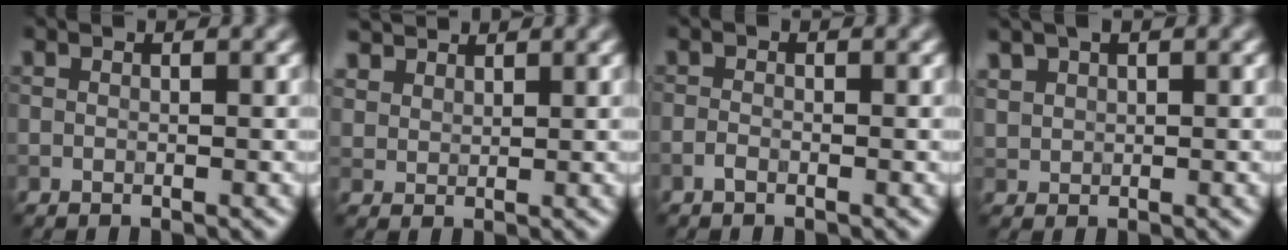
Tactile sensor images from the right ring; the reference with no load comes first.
{"total": 2.7, "force": [2.3, 1.5, 0.5], "torque": [-0.030, -0.007, 0.055]}
{"total": 0.9, "force": [-0.7, 0.2, 0.5], "torque": [-0.014, -0.003, -0.018]}
{"total": 2.3, "force": [1.4, 1.4, 1.2], "torque": [-0.031, 0.006, 0.029]}